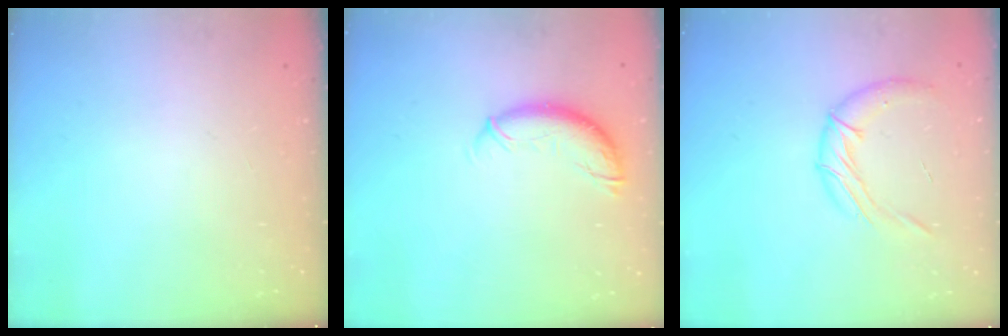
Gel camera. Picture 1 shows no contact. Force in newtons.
{"total": 9.7, "press": 9.7, "slide": 0.7}
{"total": 10.8, "press": 10.7, "slide": 1.2}